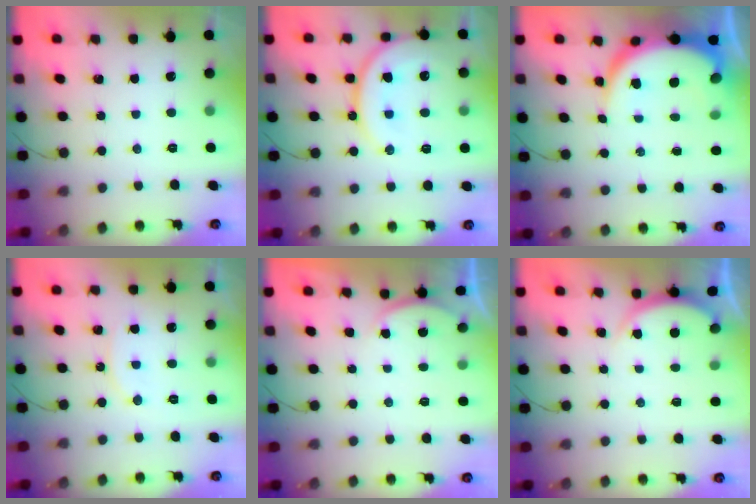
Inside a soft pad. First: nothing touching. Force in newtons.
{"total": 15.6, "press": 15.5, "slide": 1.7}
{"total": 10.8, "press": 10.7, "slide": 1.1}
{"total": 6.5, "press": 6.5, "slide": 0.3}
{"total": 2.8, "press": 2.7, "slide": 0.6}
{"total": 2.1, "press": 2.0, "slide": 0.5}